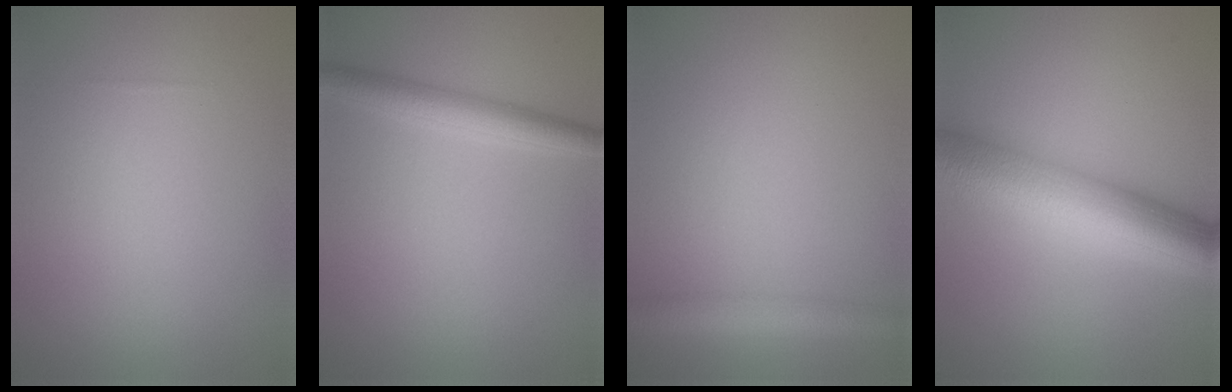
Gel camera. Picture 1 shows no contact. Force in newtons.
{"total": 3.0, "press": 3.0, "slide": 0.1}
{"total": 3.0, "press": 3.0, "slide": 0.2}
{"total": 10.0, "press": 10.0, "slide": 0.1}